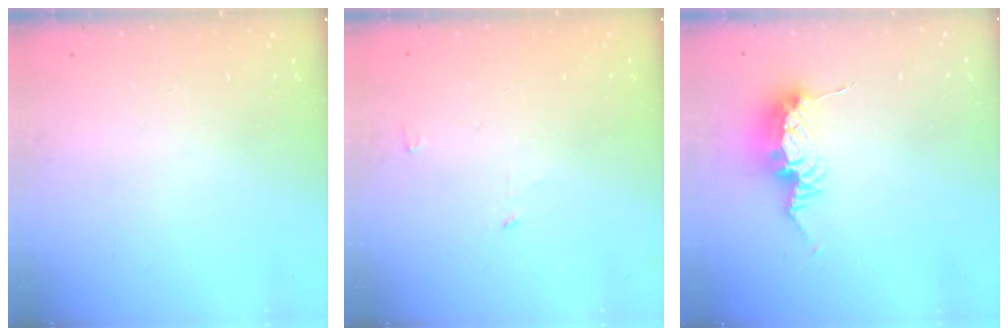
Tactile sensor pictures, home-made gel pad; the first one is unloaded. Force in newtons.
{"total": 2.4, "press": 2.4, "slide": 0.2}
{"total": 10.0, "press": 10.0, "slide": 1.1}